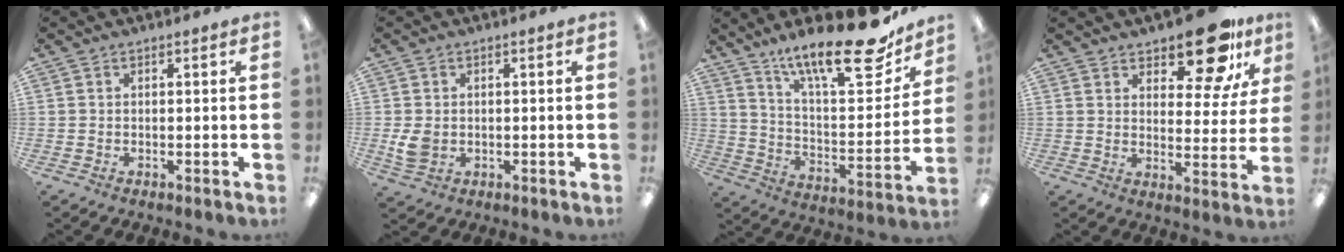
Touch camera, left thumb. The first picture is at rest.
{"total": 4.6, "force": [-0.2, 3.6, 2.9], "torque": [-0.048, -0.005, -0.004]}
{"total": 22.7, "force": [17.1, 5.6, 13.7], "torque": [-0.208, -0.123, 0.279]}
{"total": 15.5, "force": [11.3, 6.3, 8.7], "torque": [-0.115, -0.066, 0.189]}